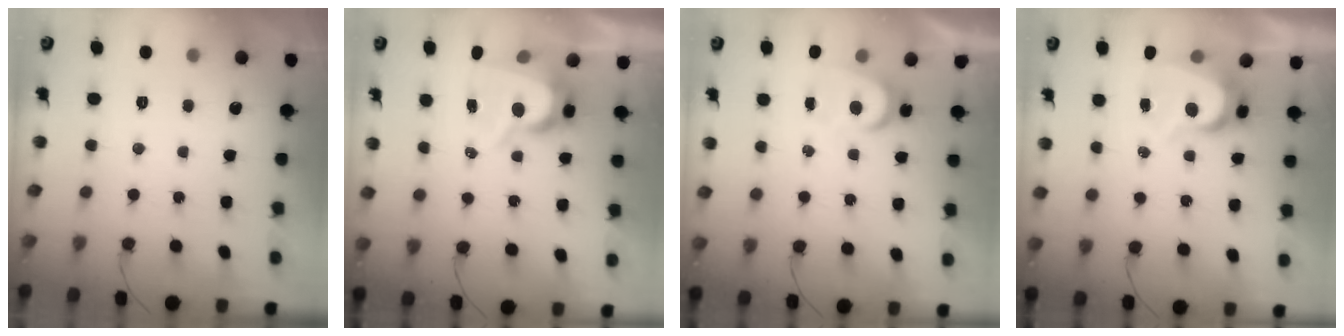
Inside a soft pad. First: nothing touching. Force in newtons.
{"total": 8.6, "press": 8.6, "slide": 0.8}
{"total": 4.4, "press": 4.4, "slide": 0.5}
{"total": 6.6, "press": 6.6, "slide": 0.5}